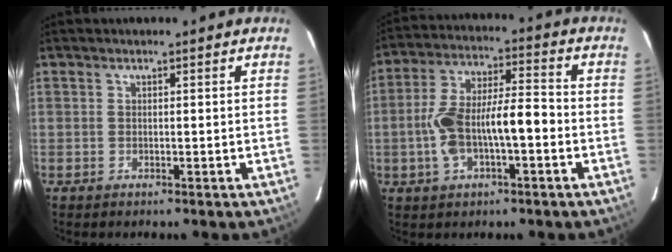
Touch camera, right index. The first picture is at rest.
{"total": 11.5, "force": [-2.4, 3.6, 10.7], "torque": [-0.211, 0.026, -0.040]}